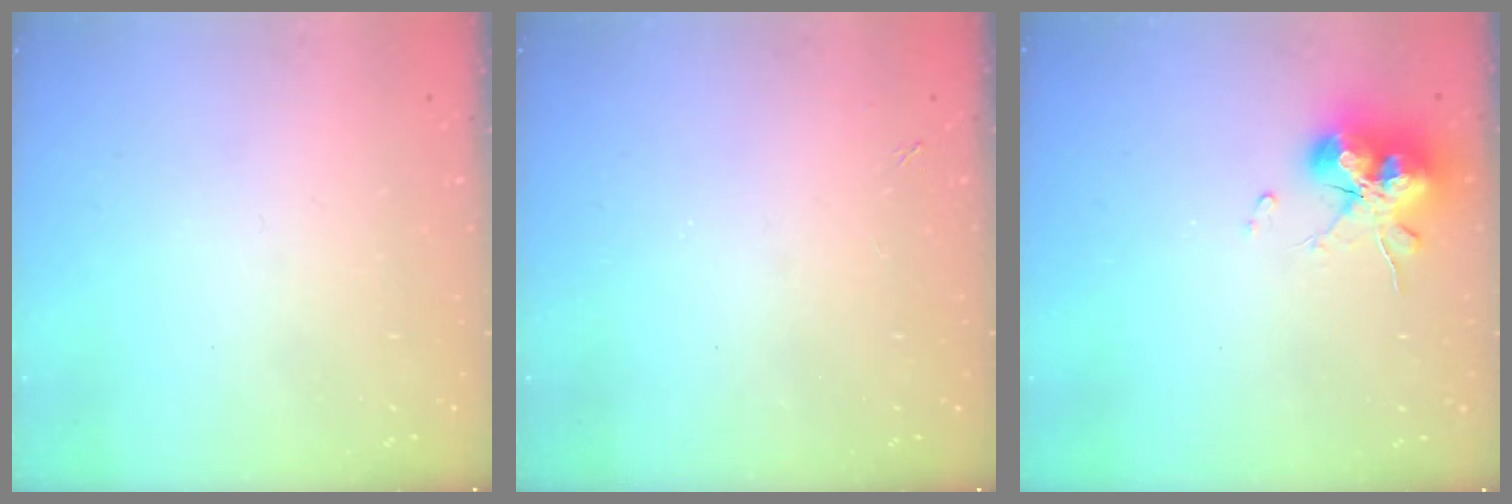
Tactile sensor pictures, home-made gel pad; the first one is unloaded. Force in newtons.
{"total": 1.7, "press": 1.6, "slide": 0.3}
{"total": 13.8, "press": 13.7, "slide": 1.5}